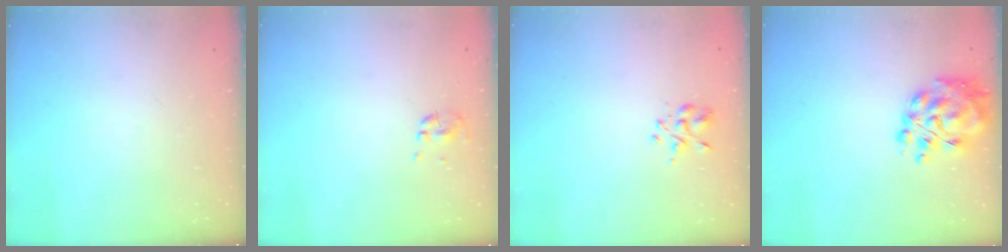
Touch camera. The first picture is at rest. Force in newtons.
{"total": 1.1, "press": 1.0, "slide": 0.5}
{"total": 2.4, "press": 2.1, "slide": 1.2}
{"total": 12.1, "press": 11.6, "slide": 3.2}